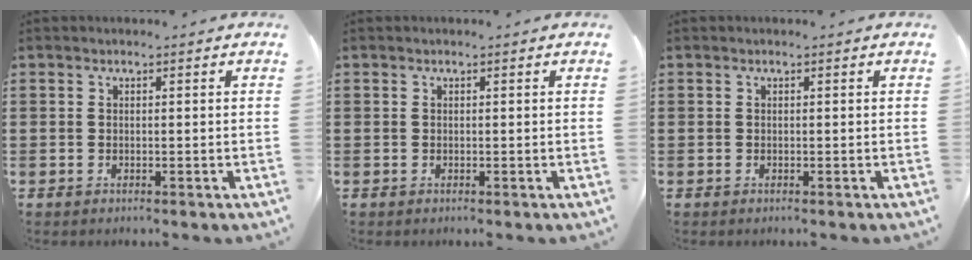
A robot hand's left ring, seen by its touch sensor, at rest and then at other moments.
{"total": 0.0}
{"total": 0.0}